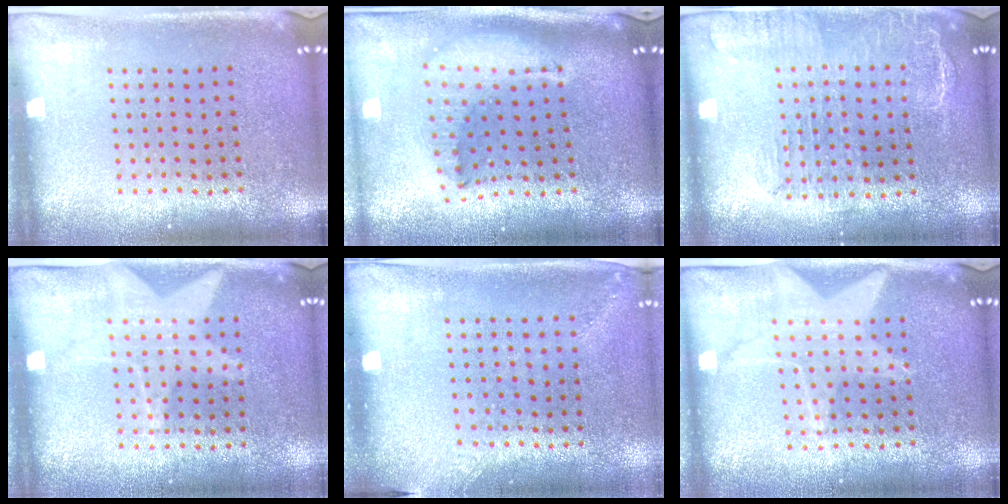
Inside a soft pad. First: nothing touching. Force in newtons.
{"total": 2.2, "press": 1.7, "slide": 1.4}
{"total": 1.7, "press": 1.4, "slide": 1.0}
{"total": 1.2, "press": 0.9, "slide": 0.8}
{"total": 1.3, "press": 1.0, "slide": 0.8}
{"total": 1.5, "press": 1.5, "slide": 0.4}